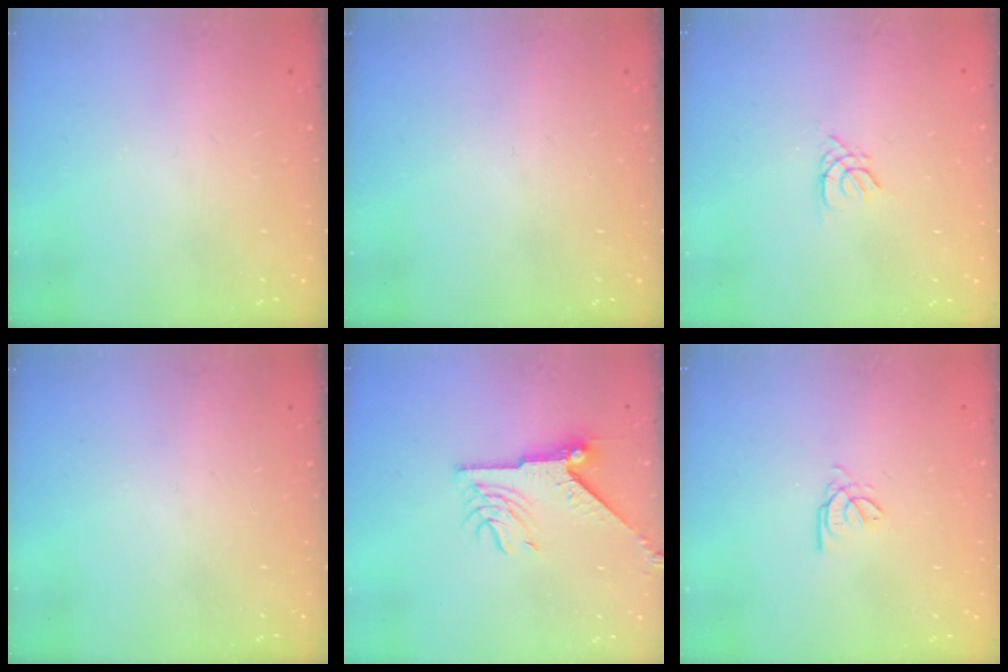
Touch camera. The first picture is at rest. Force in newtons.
{"total": 0.0}
{"total": 1.3, "press": 1.3, "slide": 0.3}
{"total": 0.0}
{"total": 9.7, "press": 9.7, "slide": 0.3}
{"total": 2.6, "press": 2.6, "slide": 0.3}